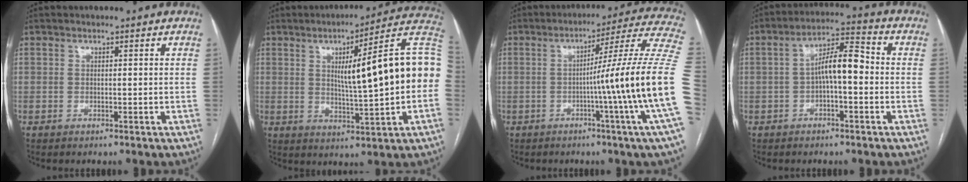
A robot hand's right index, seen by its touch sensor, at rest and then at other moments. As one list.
[{"total": 18.3, "force": [1.4, 1.0, 18.2], "torque": [-0.238, 0.029, 0.016]}, {"total": 20.0, "force": [-3.4, -3.5, 19.4], "torque": [-0.205, 0.009, -0.066]}, {"total": 7.5, "force": [-0.7, 2.0, 7.2], "torque": [-0.127, 0.029, -0.012]}]